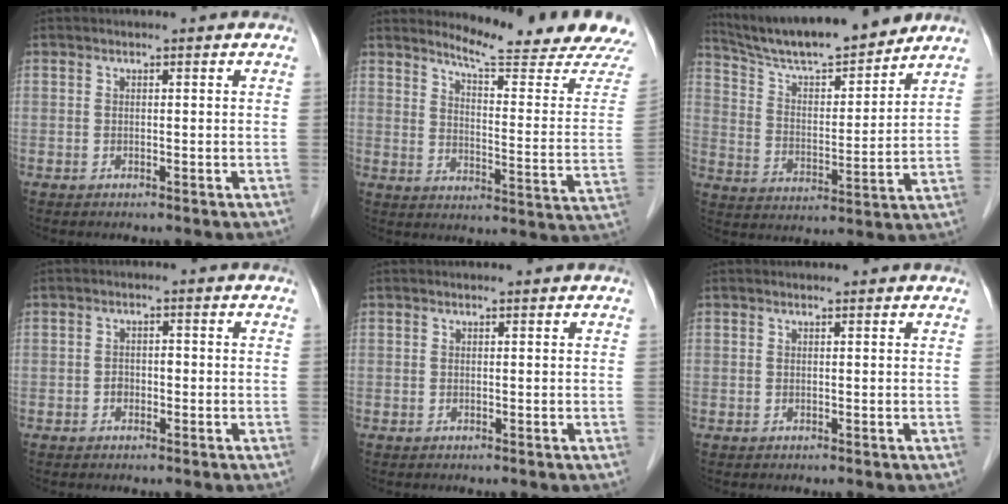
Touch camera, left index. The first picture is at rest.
{"total": 17.1, "force": [16.4, -1.1, 4.9], "torque": [-0.070, -0.116, 0.200]}
{"total": 16.4, "force": [14.9, 1.8, 6.6], "torque": [-0.112, 0.000, 0.249]}
{"total": 1.6, "force": [-0.7, 1.2, 0.8], "torque": [-0.007, 0.006, -0.010]}
{"total": 0.9, "force": [0.9, 0.2, 0.1], "torque": [-0.001, 0.003, 0.014]}
{"total": 1.8, "force": [1.7, 0.4, 0.3], "torque": [-0.004, 0.009, 0.020]}